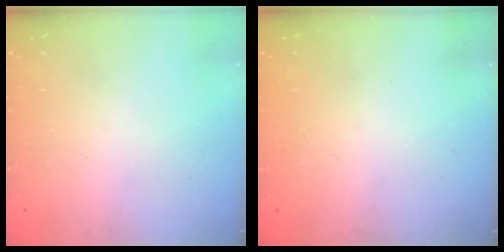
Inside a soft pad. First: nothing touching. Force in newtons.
{"total": 0.0}